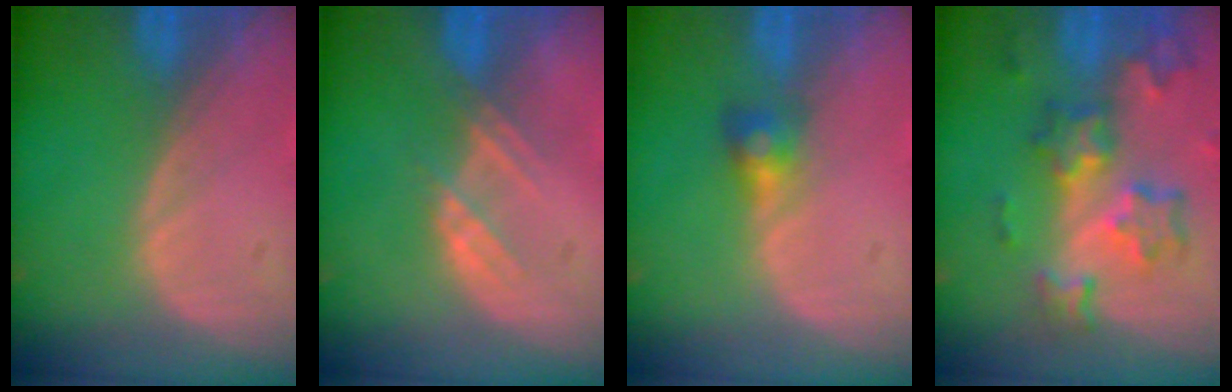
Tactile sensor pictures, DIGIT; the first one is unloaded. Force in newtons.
{"total": 3.0, "press": 2.9, "slide": 0.7}
{"total": 2.6, "press": 2.5, "slide": 0.7}
{"total": 8.7, "press": 7.7, "slide": 4.1}